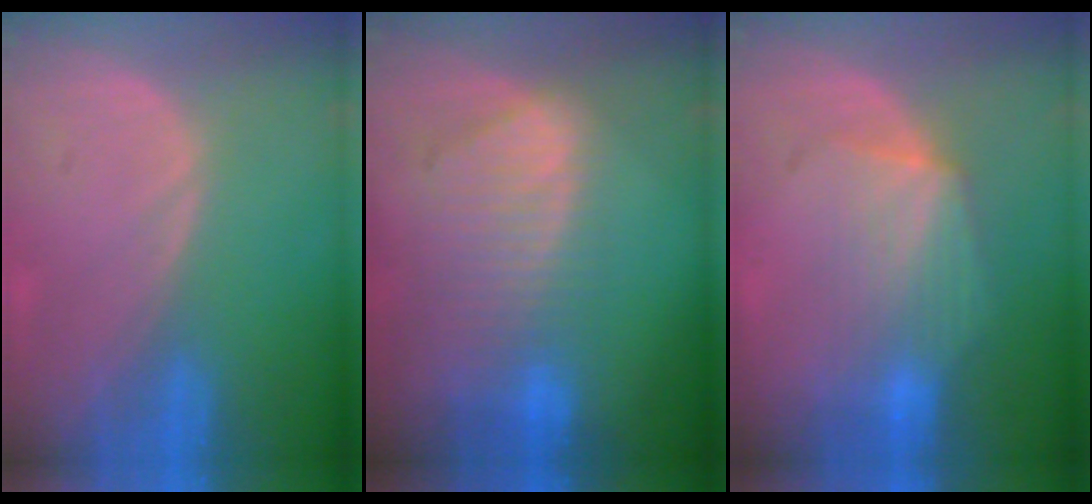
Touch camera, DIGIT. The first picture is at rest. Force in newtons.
{"total": 9.2, "press": 8.1, "slide": 4.5}
{"total": 6.9, "press": 6.5, "slide": 2.4}